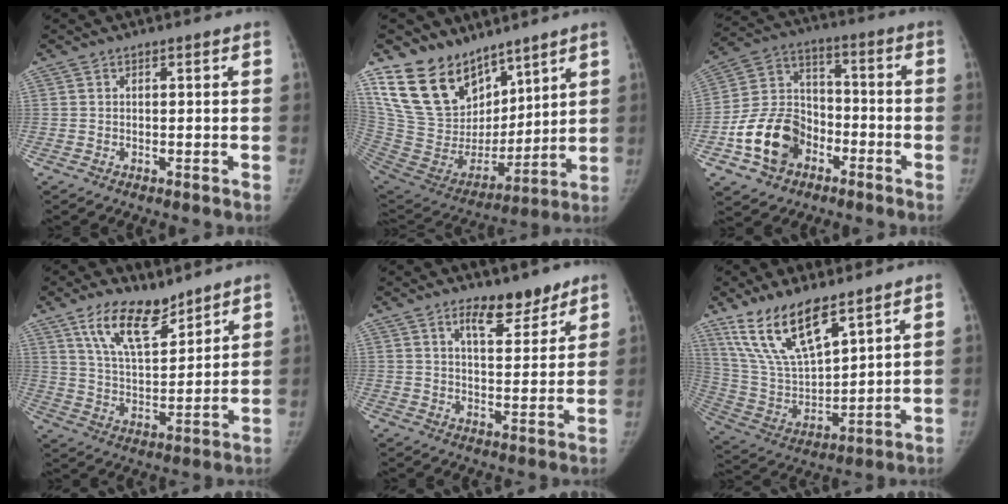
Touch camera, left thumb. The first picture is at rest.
{"total": 21.9, "force": [14.7, 12.9, 9.7], "torque": [-0.138, -0.062, 0.287]}
{"total": 15.1, "force": [-6.4, 11.3, 7.8], "torque": [-0.114, 0.052, -0.114]}
{"total": 12.5, "force": [8.7, 5.2, 7.3], "torque": [-0.106, -0.056, 0.165]}
{"total": 8.5, "force": [6.0, 3.5, 4.9], "torque": [-0.043, -0.041, 0.092]}
{"total": 16.7, "force": [11.1, 6.2, 10.9], "torque": [-0.183, -0.050, 0.230]}